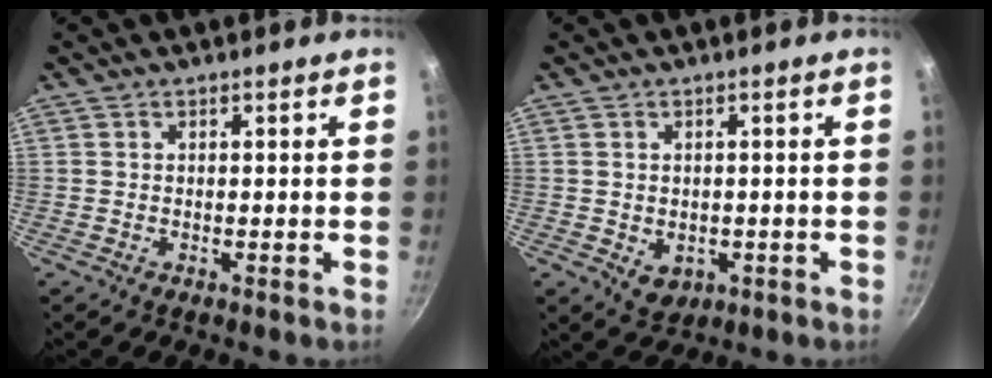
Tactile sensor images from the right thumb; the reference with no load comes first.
{"total": 3.9, "force": [-0.6, 3.2, 2.3], "torque": [-0.023, -0.002, 0.002]}